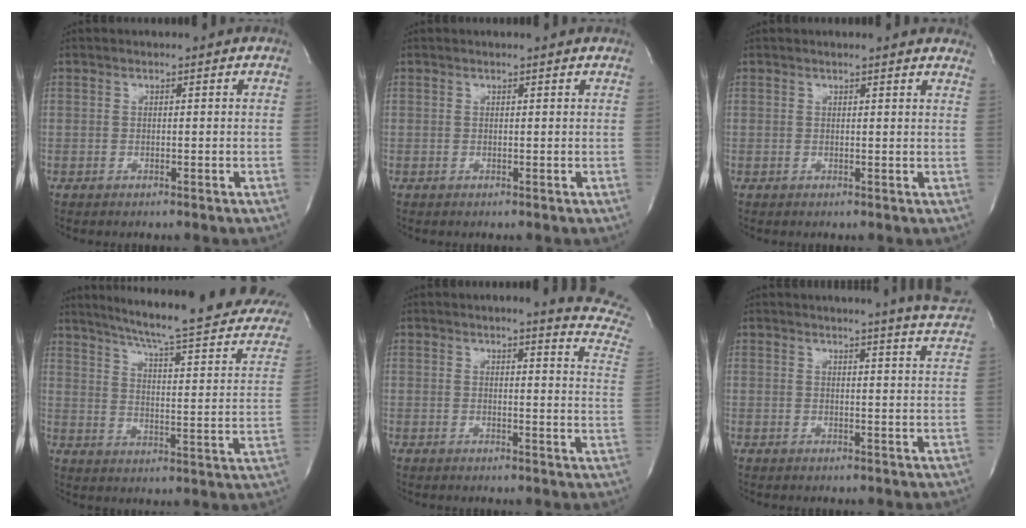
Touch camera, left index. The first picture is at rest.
{"total": 1.1, "force": [1.1, -0.1, 0.4], "torque": [-0.014, 0.003, 0.011]}
{"total": 7.7, "force": [7.3, 0.8, 2.5], "torque": [-0.021, -0.006, 0.059]}
{"total": 26.6, "force": [21.1, 3.0, 16.0], "torque": [-0.231, -0.033, 0.259]}
{"total": 10.4, "force": [9.8, -0.7, 3.5], "torque": [-0.032, -0.089, 0.080]}
{"total": 9.2, "force": [8.6, -1.5, 2.9], "torque": [-0.040, -0.049, 0.080]}